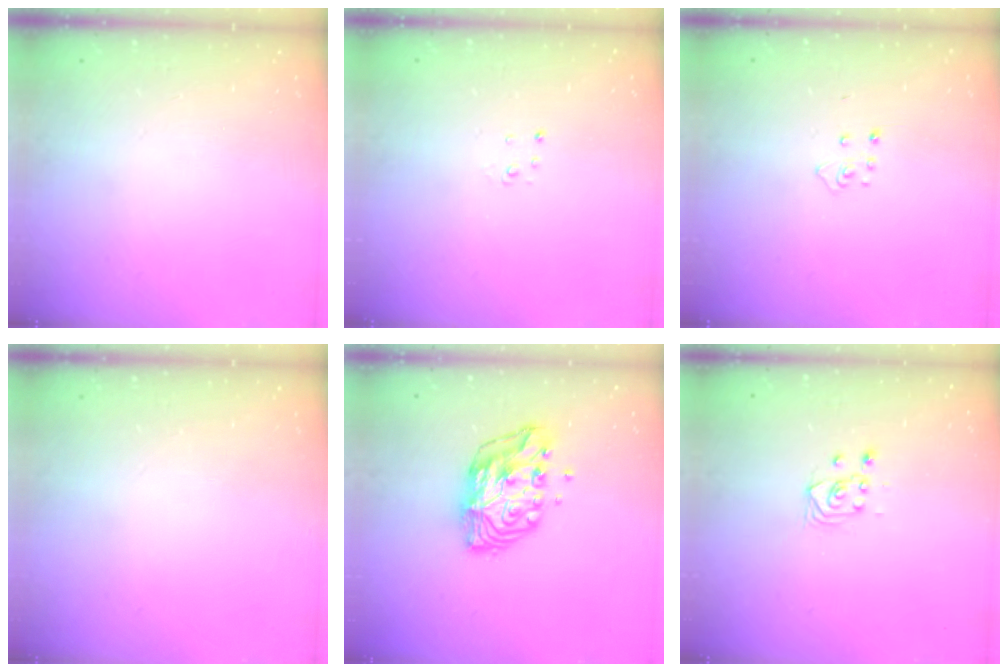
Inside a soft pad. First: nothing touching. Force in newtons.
{"total": 2.0, "press": 2.0, "slide": 0.2}
{"total": 3.7, "press": 3.6, "slide": 0.3}
{"total": 0.0}
{"total": 10.5, "press": 10.5, "slide": 1.1}
{"total": 4.2, "press": 3.9, "slide": 1.7}